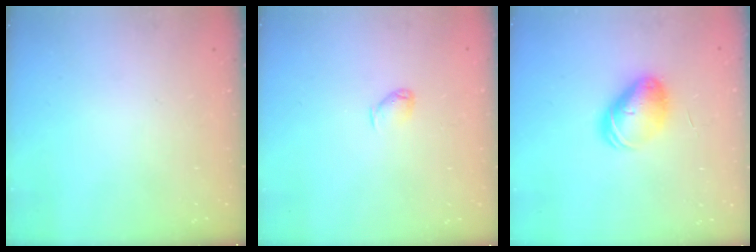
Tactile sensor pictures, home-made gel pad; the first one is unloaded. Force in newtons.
{"total": 3.9, "press": 3.8, "slide": 0.5}
{"total": 9.3, "press": 9.2, "slide": 1.5}